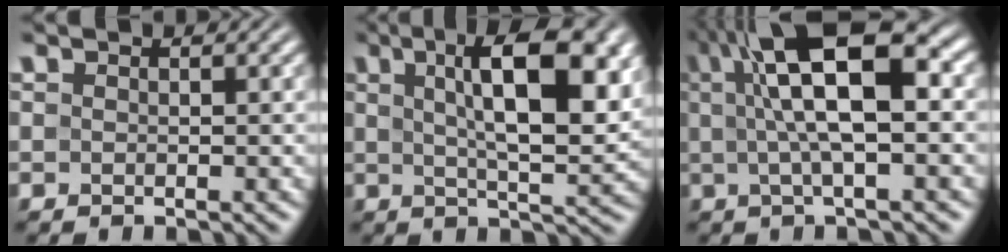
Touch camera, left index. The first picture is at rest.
{"total": 11.2, "force": [3.4, 3.5, 10.0], "torque": [-0.141, 0.002, 0.052]}
{"total": 10.9, "force": [2.4, 3.4, 10.1], "torque": [-0.163, 0.023, 0.034]}